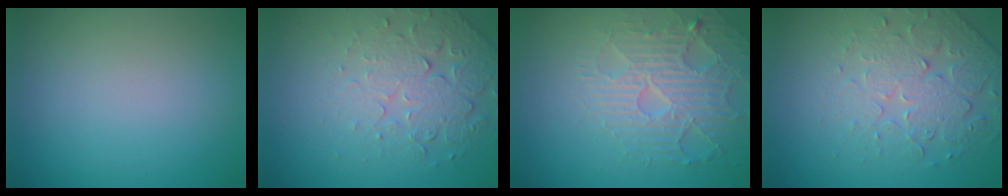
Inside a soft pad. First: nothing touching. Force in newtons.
{"total": 5.1, "press": 3.7, "slide": 3.5}
{"total": 4.4, "press": 4.3, "slide": 0.8}
{"total": 4.8, "press": 3.7, "slide": 3.0}